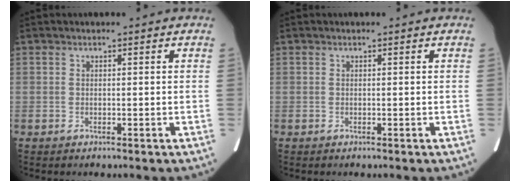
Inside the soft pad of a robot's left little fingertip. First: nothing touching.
{"total": 0.0}